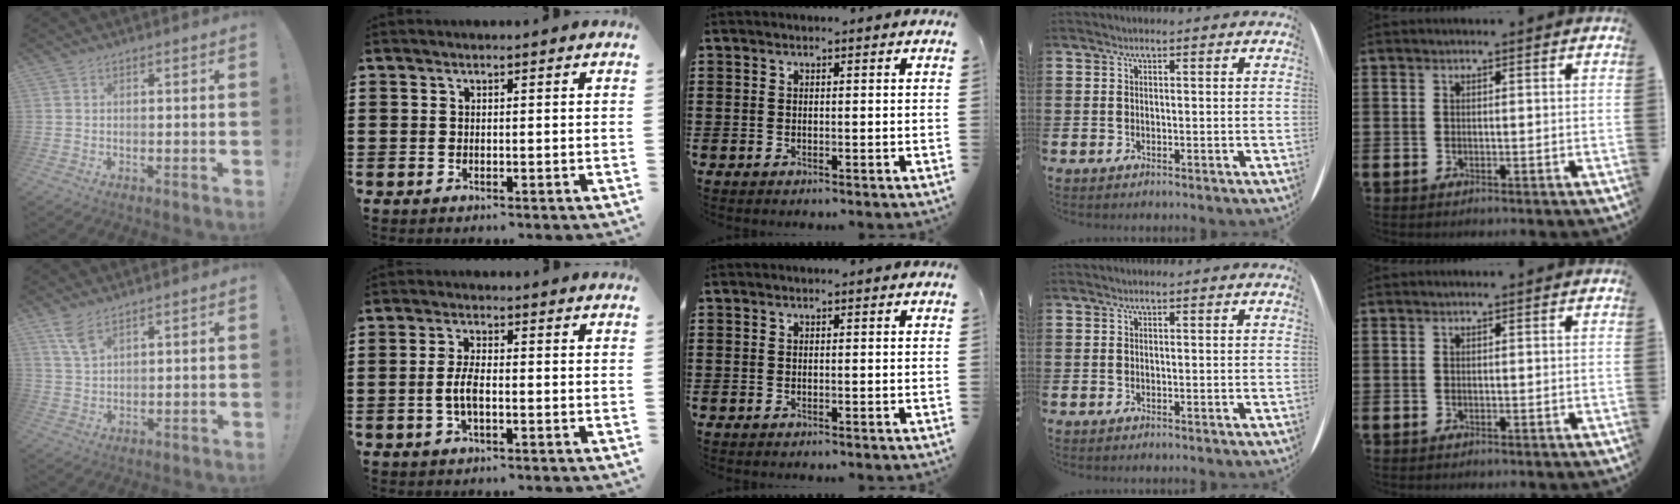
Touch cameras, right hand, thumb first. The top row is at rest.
{"thumb": {"total": 5.7, "force": [4.0, 1.8, 3.6], "torque": [-0.063, -0.021, 0.074]}, "index": {"total": 4.2, "force": [-0.8, 1.6, 3.8], "torque": [-0.084, 0.000, -0.019]}}